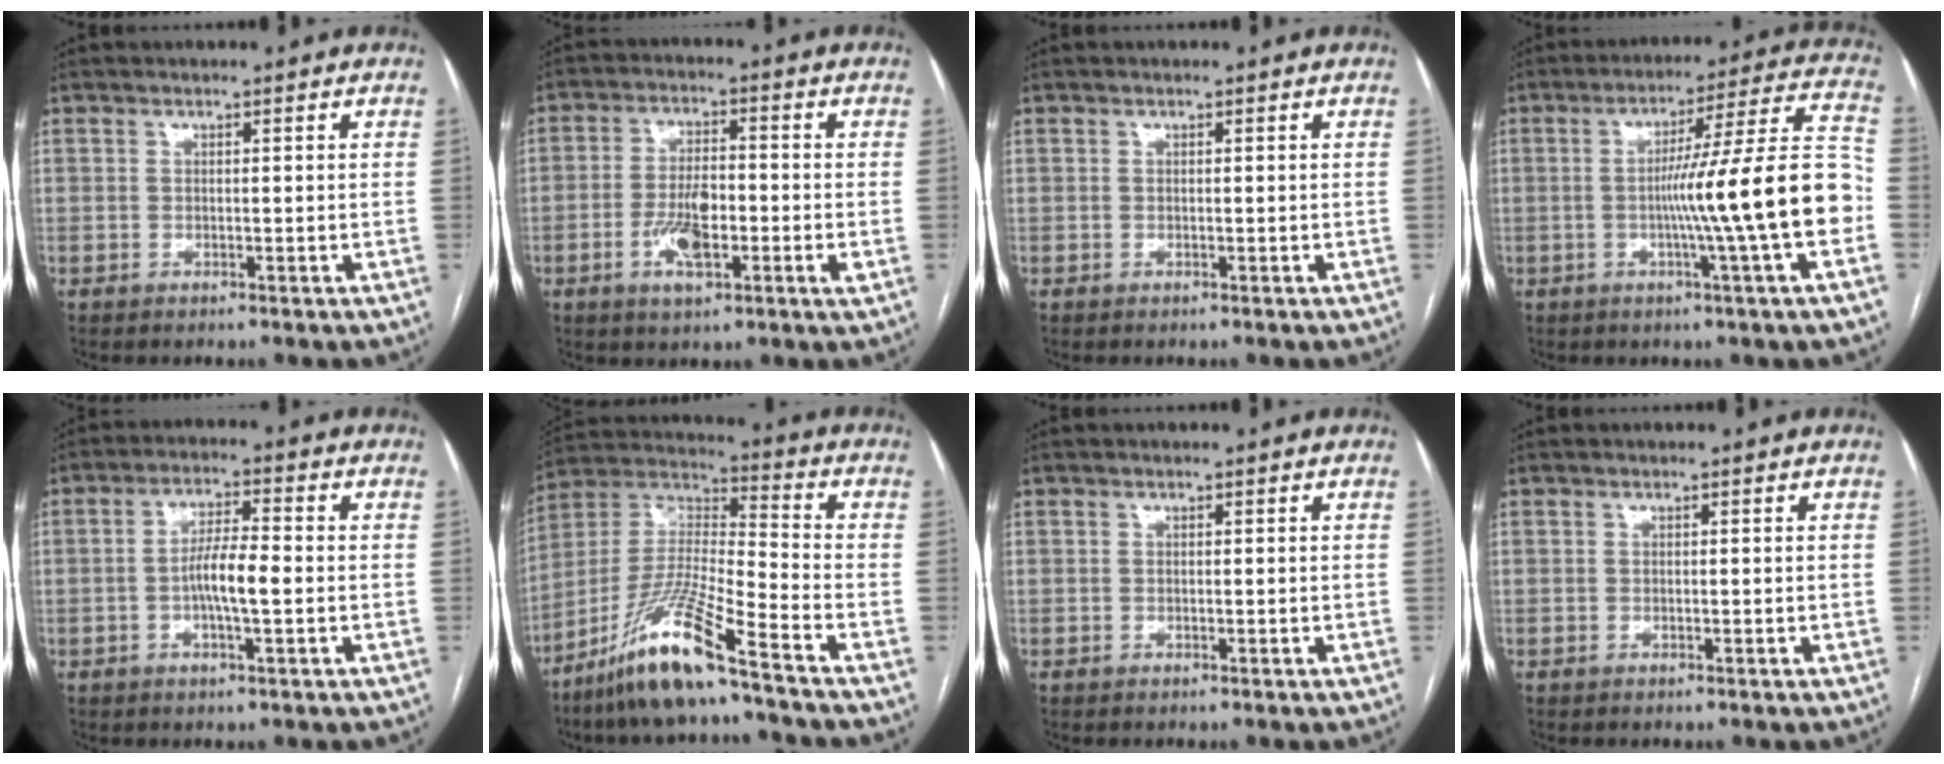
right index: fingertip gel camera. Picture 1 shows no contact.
{"total": 7.9, "force": [-2.1, 2.3, 7.3], "torque": [-0.142, 0.002, -0.036]}
{"total": 0.0}
{"total": 16.4, "force": [-3.4, -1.8, 16.0], "torque": [-0.237, 0.010, -0.060]}
{"total": 5.9, "force": [-1.0, 0.9, 5.8], "torque": [-0.113, 0.004, -0.021]}
{"total": 14.6, "force": [-10.0, 0.0, 10.7], "torque": [-0.227, -0.019, -0.192]}
{"total": 0.0}
{"total": 0.0}